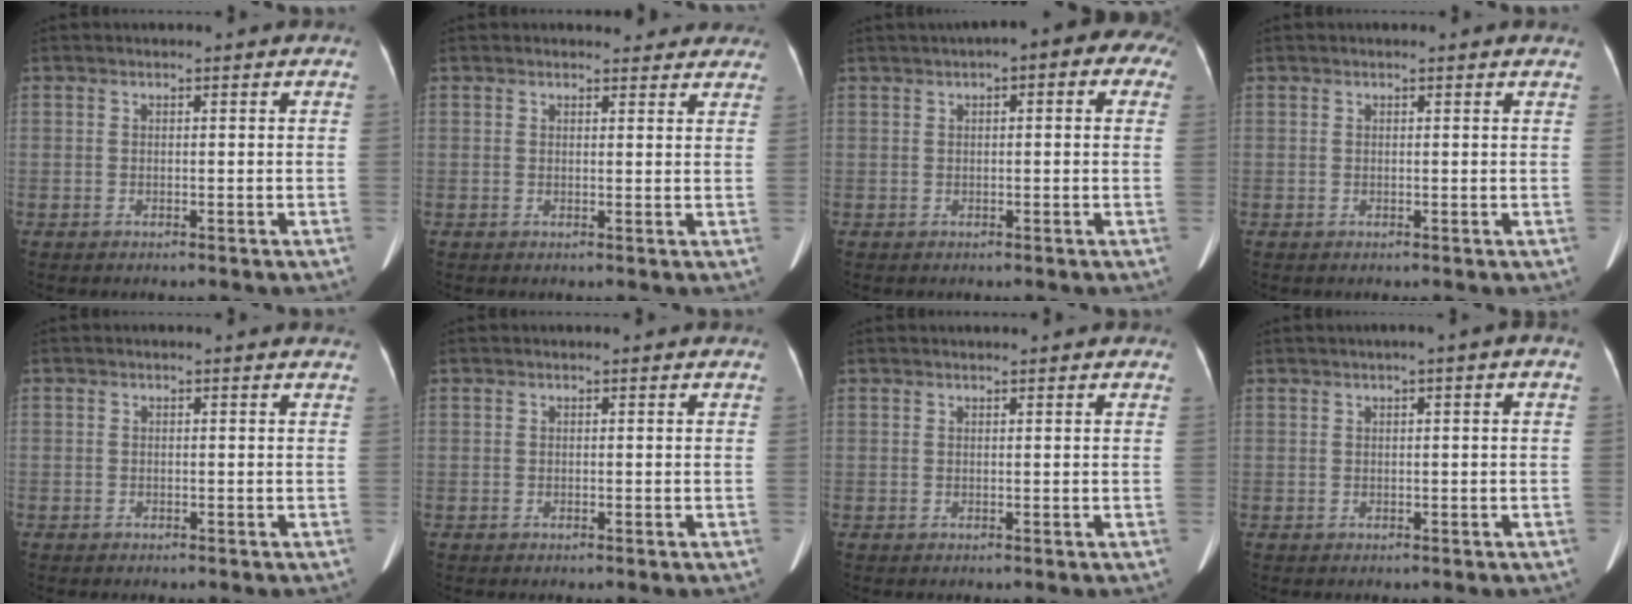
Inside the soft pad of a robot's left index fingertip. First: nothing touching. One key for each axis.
{"total": 5.4, "fx": 4.9, "fy": 1.9, "fz": 0.9, "tx": 0.005, "ty": 0.000, "tz": 0.043}
{"total": 8.2, "fx": 4.0, "fy": 3.1, "fz": 6.4, "tx": -0.072, "ty": 0.047, "tz": 0.044}
{"total": 1.8, "fx": 1.8, "fy": 0.1, "fz": 0.4, "tx": -0.013, "ty": 0.007, "tz": 0.014}
{"total": 0.6, "fx": -0.1, "fy": 0.6, "fz": 0.1, "tx": -0.003, "ty": 0.000, "tz": -0.009}
{"total": 0.6, "fx": -0.6, "fy": -0.1, "fz": -0.2, "tx": 0.005, "ty": -0.007, "tz": -0.006}
{"total": 1.6, "fx": 1.4, "fy": 0.2, "fz": 0.8, "tx": -0.009, "ty": 0.018, "tz": 0.018}
{"total": 1.5, "fx": -0.1, "fy": 0.1, "fz": 1.5, "tx": -0.021, "ty": 0.008, "tz": 0.000}